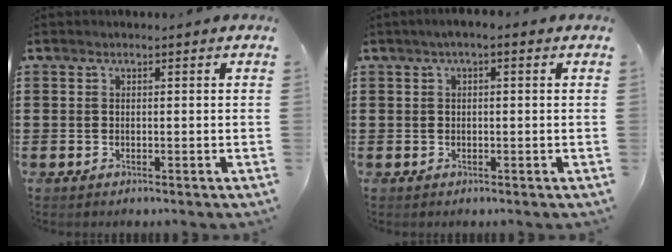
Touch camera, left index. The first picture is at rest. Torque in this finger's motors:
{"motor_torque": [0.78, -0.55, 0.37, 0.09]}